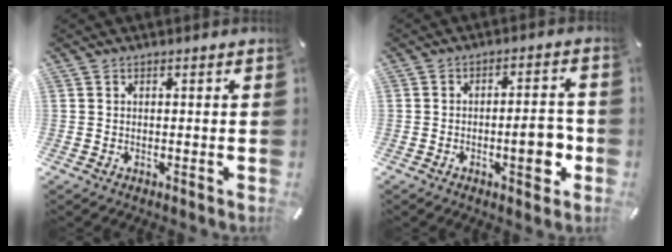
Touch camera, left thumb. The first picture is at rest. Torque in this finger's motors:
{"motor_torque": [-0.12, 0.23, -0.14, 0.09, 0.04]}